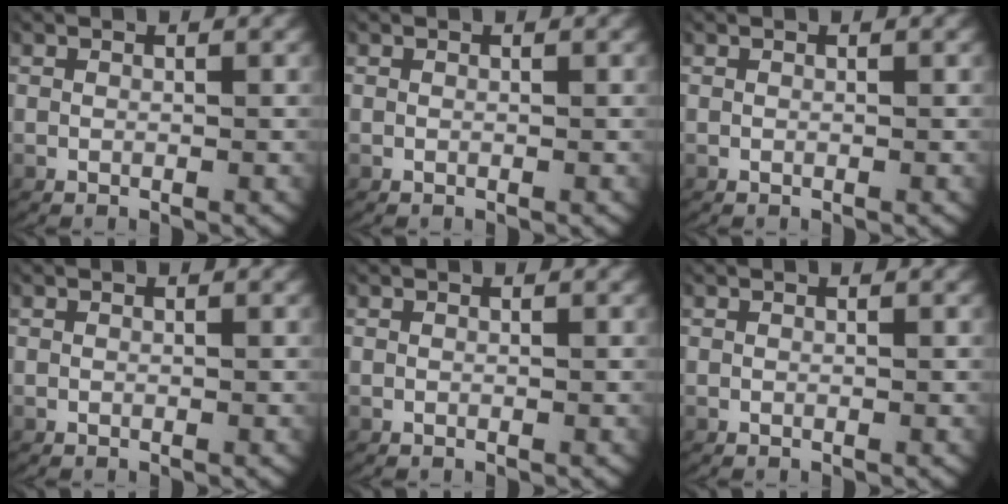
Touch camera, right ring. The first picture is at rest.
{"total": 0.0}
{"total": 0.0}
{"total": 0.0}
{"total": 0.0}
{"total": 0.0}